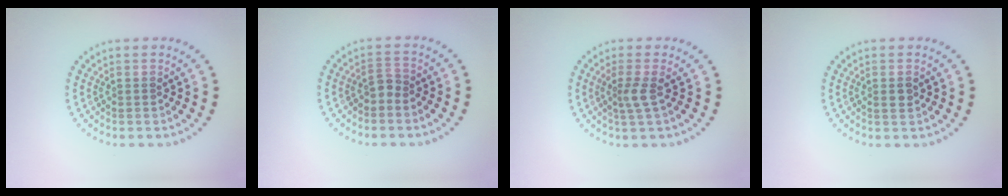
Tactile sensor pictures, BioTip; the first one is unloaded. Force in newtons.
{"total": 1.3, "press": 1.0, "slide": 0.9}
{"total": 1.9, "press": 1.4, "slide": 1.3}
{"total": 1.1, "press": 1.1, "slide": 0.3}